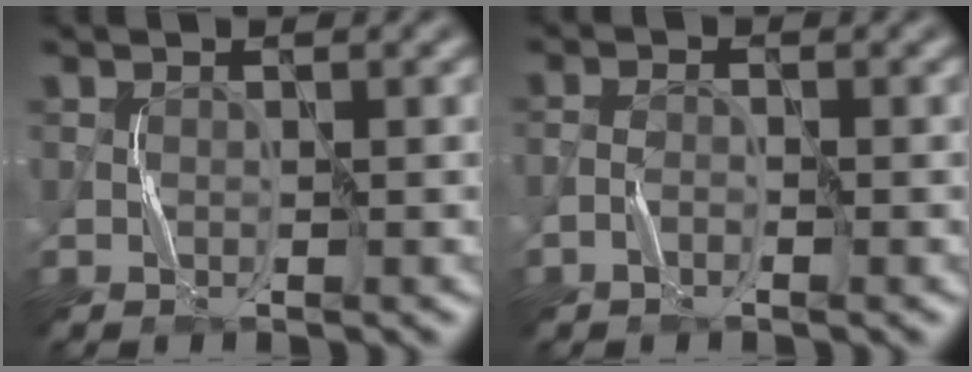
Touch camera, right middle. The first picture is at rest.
{"total": 1.3, "force": [-0.8, 0.4, 0.9], "torque": [-0.020, 0.004, -0.019]}